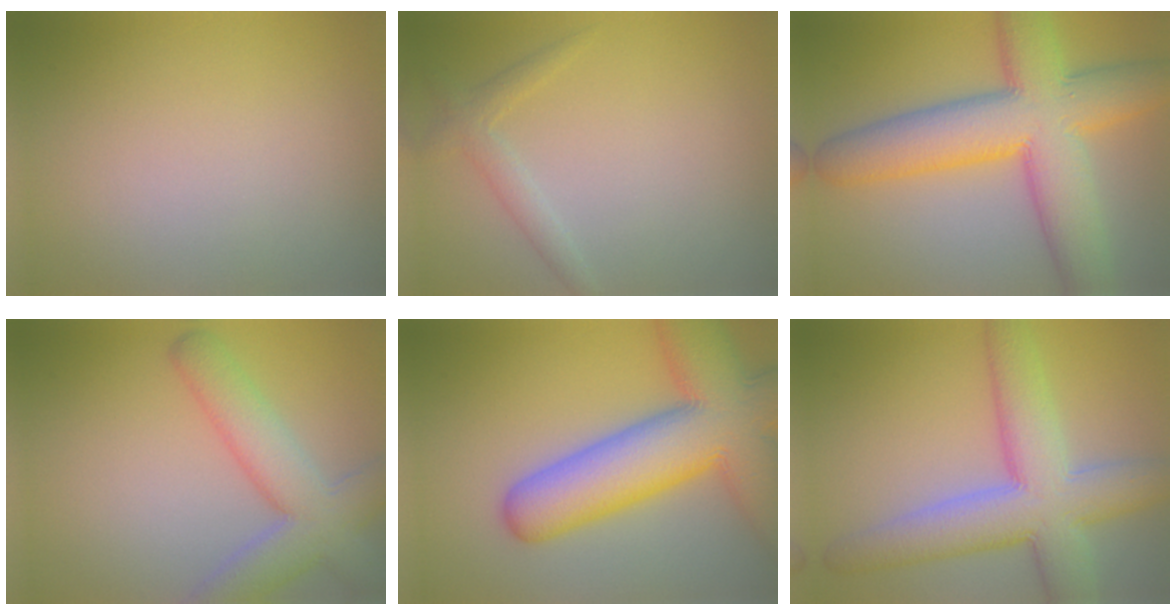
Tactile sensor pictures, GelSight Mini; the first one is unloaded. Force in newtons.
{"total": 1.9, "press": 1.9, "slide": 0.2}
{"total": 11.5, "press": 11.5, "slide": 0.4}
{"total": 6.8, "press": 6.8, "slide": 0.5}
{"total": 13.1, "press": 13.1, "slide": 0.7}
{"total": 8.9, "press": 8.9, "slide": 0.4}